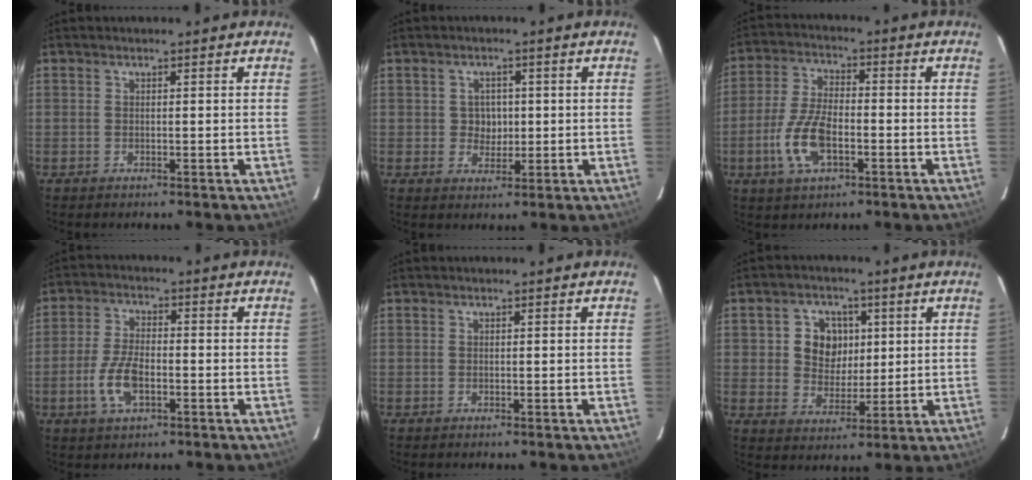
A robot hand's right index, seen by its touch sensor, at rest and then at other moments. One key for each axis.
{"total": 3.5, "fx": 0.1, "fy": 3.3, "fz": 1.1, "tx": -0.018, "ty": 0.010, "tz": 0.004}
{"total": 10.2, "fx": -3.5, "fy": 4.7, "fz": 8.4, "tx": -0.182, "ty": 0.000, "tz": -0.066}
{"total": 8.0, "fx": -2.8, "fy": 3.7, "fz": 6.5, "tx": -0.141, "ty": 0.000, "tz": -0.053}
{"total": 0.0}
{"total": 7.9, "fx": 1.6, "fy": 6.9, "fz": 3.4, "tx": -0.072, "ty": 0.018, "tz": 0.034}